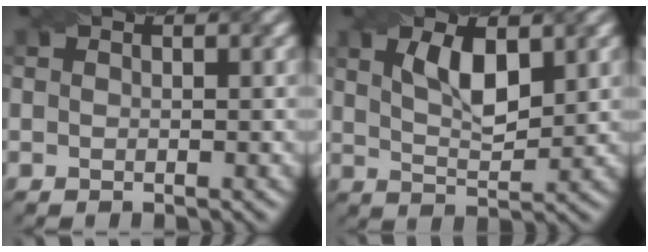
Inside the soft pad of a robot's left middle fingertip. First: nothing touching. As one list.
[{"total": 4.3, "force": [1.8, 1.7, 3.6], "torque": [-0.071, -0.001, 0.034]}]